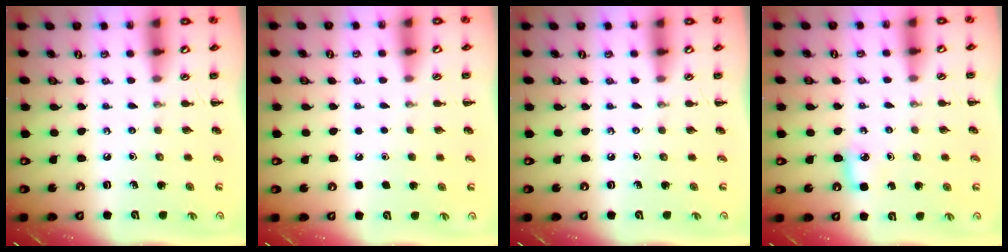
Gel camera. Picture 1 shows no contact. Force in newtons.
{"total": 1.8, "press": 1.8, "slide": 0.1}
{"total": 0.0}
{"total": 4.4, "press": 4.1, "slide": 1.6}